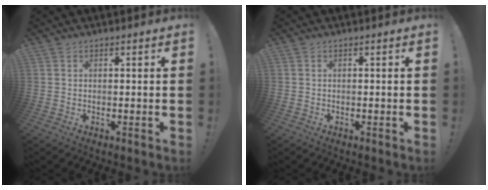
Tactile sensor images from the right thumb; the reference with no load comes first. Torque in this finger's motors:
{"motor_torque": [0.66, -1.51, -0.27, -0.15, -0.01]}